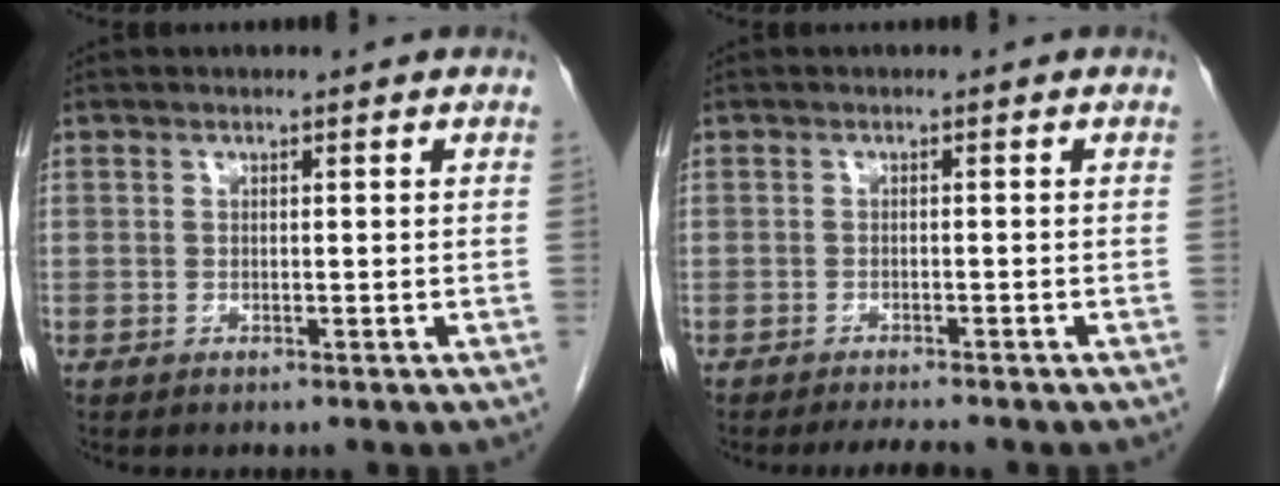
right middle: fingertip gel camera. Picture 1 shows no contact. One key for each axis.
{"total": 2.9, "fx": -2.7, "fy": 0.2, "fz": 1.2, "tx": -0.020, "ty": -0.008, "tz": -0.039}